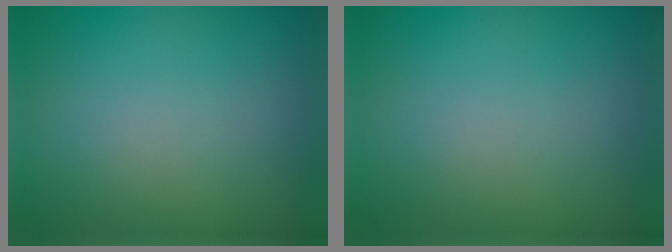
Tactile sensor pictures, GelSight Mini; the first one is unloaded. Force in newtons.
{"total": 0.0}